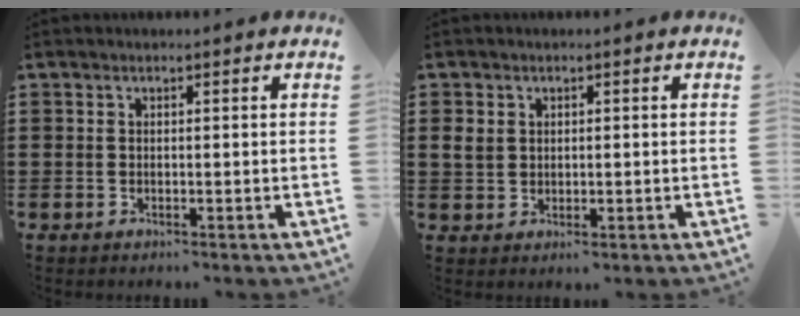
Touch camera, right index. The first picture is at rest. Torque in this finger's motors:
{"motor_torque": [0.56, 0.31, 0.07, 0.03]}